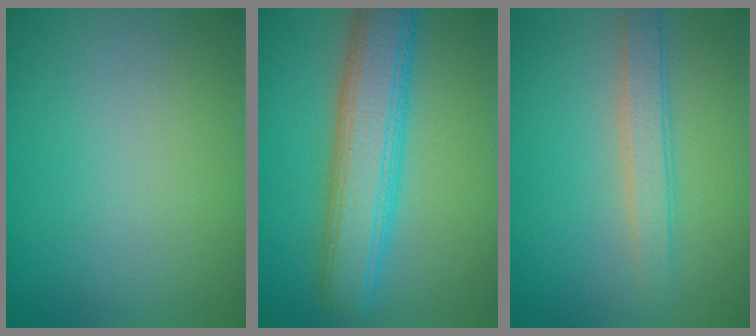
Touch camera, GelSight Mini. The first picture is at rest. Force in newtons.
{"total": 7.6, "press": 7.6, "slide": 0.2}
{"total": 2.6, "press": 2.6, "slide": 0.0}